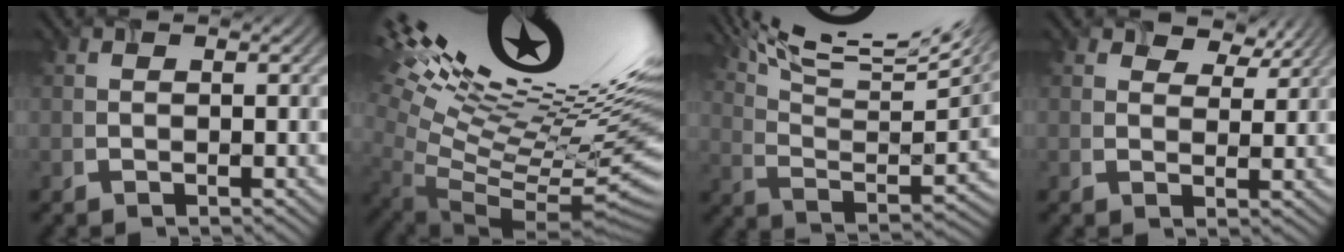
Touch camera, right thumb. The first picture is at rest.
{"total": 19.5, "force": [8.0, 5.5, 16.9], "torque": [-0.238, 0.030, 0.147]}
{"total": 16.7, "force": [11.2, 3.8, 11.9], "torque": [-0.225, 0.020, 0.164]}
{"total": 3.6, "force": [2.2, 2.3, 1.7], "torque": [-0.027, 0.001, 0.035]}